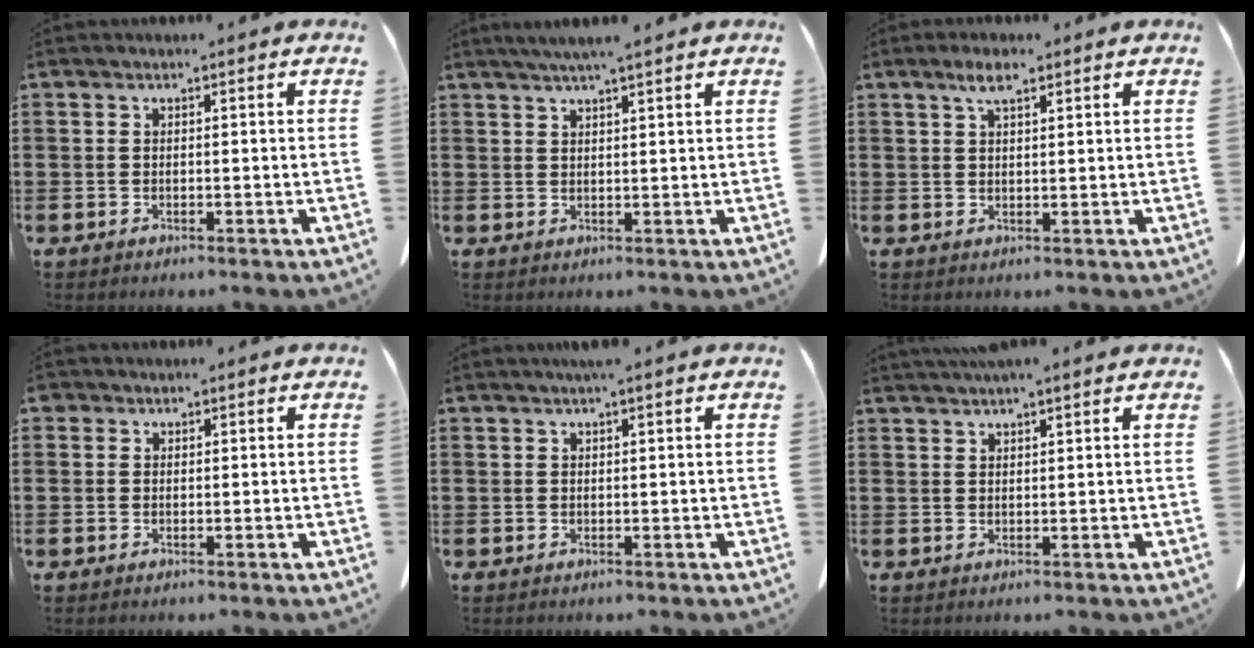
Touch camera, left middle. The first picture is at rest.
{"total": 2.7, "force": [2.2, -0.1, 1.6], "torque": [-0.036, 0.002, 0.040]}
{"total": 3.4, "force": [2.0, 0.9, 2.6], "torque": [-0.055, 0.007, 0.035]}
{"total": 0.7, "force": [0.4, 0.6, 0.2], "torque": [-0.006, 0.005, 0.008]}
{"total": 1.2, "force": [0.8, 0.0, 0.8], "torque": [-0.017, 0.001, 0.015]}
{"total": 2.1, "force": [1.9, 0.0, 0.9], "torque": [-0.022, 0.000, 0.037]}